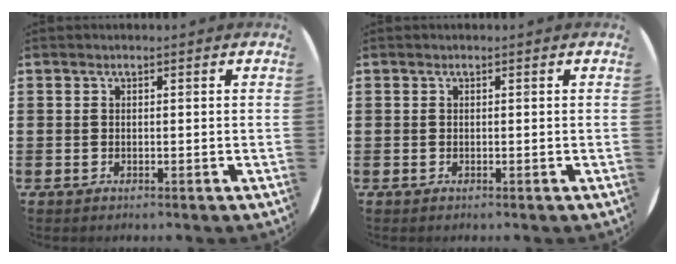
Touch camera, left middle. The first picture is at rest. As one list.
[{"total": 0.0}]